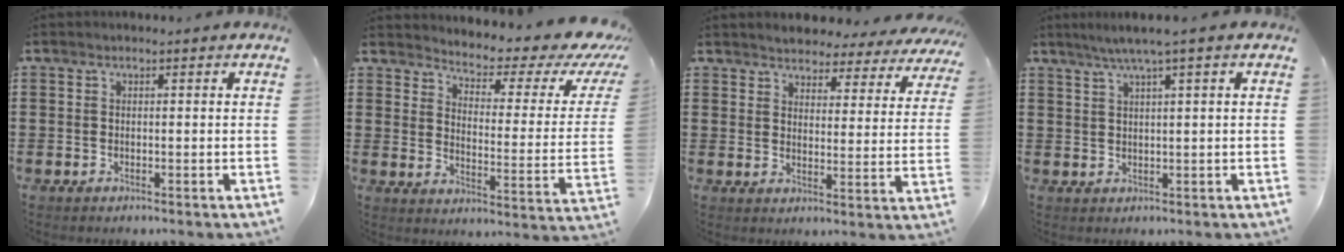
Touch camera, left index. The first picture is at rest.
{"total": 3.6, "force": [2.8, 0.8, 2.0], "torque": [-0.051, -0.034, 0.038]}
{"total": 3.8, "force": [3.8, 0.4, -0.1], "torque": [-0.022, -0.025, 0.064]}
{"total": 3.1, "force": [1.7, -0.4, 2.6], "torque": [-0.053, -0.002, 0.028]}